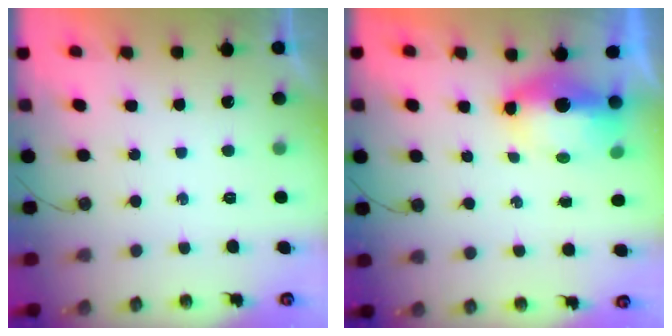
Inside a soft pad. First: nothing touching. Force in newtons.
{"total": 7.9, "press": 7.6, "slide": 2.0}